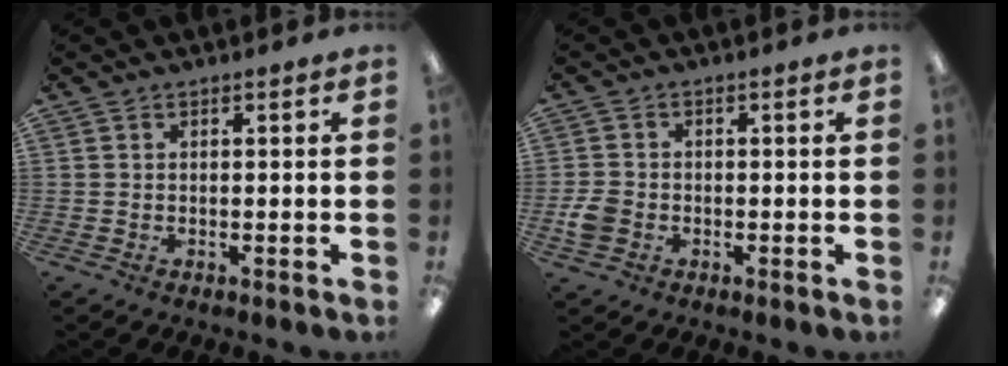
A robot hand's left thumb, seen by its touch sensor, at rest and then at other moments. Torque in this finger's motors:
{"motor_torque": [0.44, 0.63, 0.05, 0.01, -0.01]}